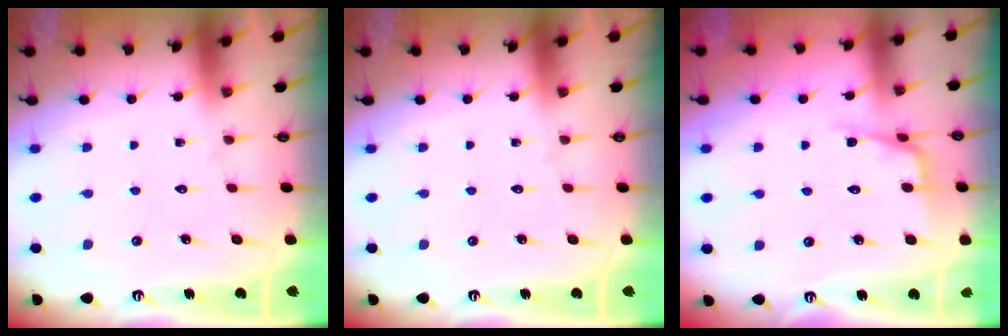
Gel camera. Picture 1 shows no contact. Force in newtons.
{"total": 0.0}
{"total": 3.7, "press": 3.6, "slide": 0.5}